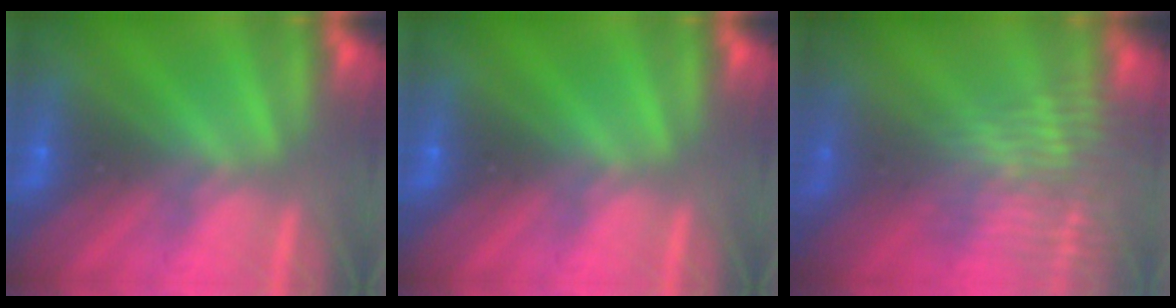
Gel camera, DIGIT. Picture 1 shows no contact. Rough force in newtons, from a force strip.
{"total": 0.0}
{"total": 3.9}